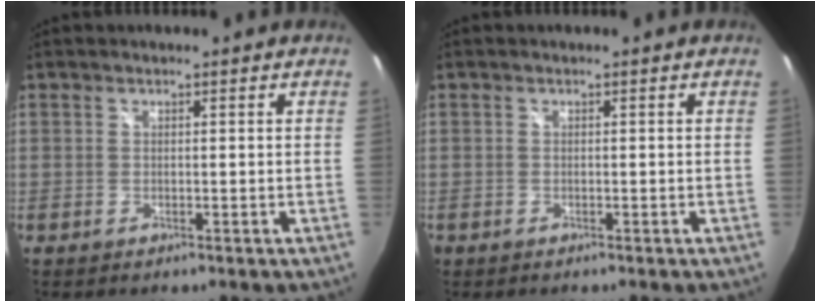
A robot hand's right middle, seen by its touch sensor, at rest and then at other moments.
{"total": 0.5, "force": [-0.3, 0.4, 0.0], "torque": [-0.002, -0.003, -0.007]}